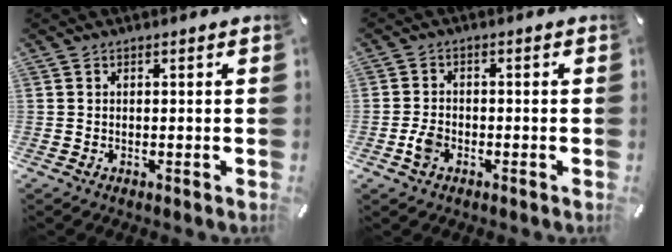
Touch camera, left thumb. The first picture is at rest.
{"total": 3.6, "force": [-1.4, 2.6, 2.0], "torque": [-0.048, 0.002, -0.028]}